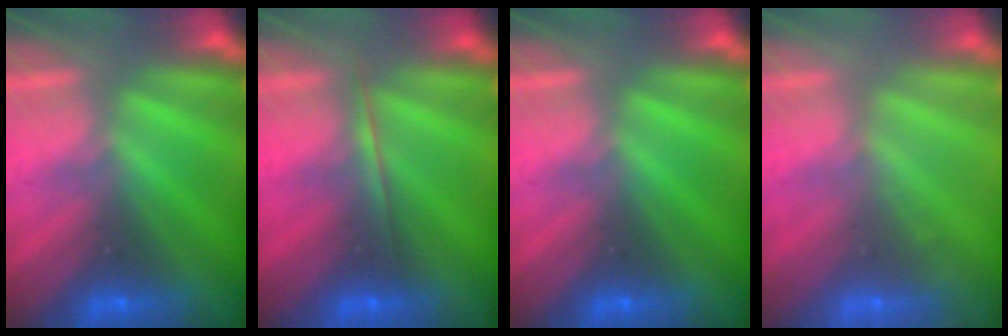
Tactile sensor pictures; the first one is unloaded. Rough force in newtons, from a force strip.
{"total": 1.7}
{"total": 0.0}
{"total": 1.8}